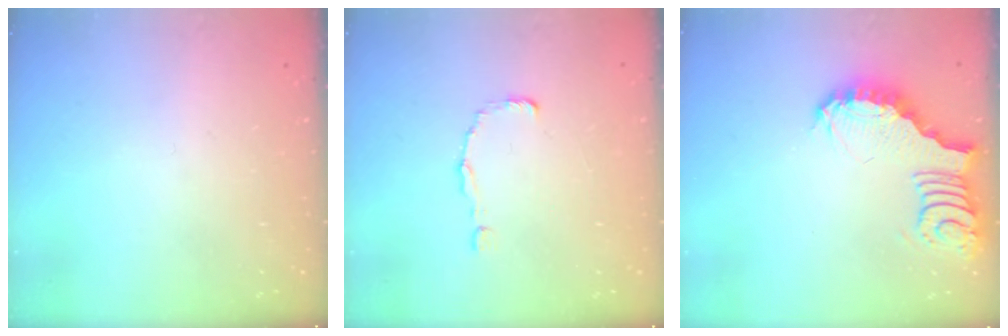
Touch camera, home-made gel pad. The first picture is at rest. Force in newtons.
{"total": 0.7, "press": 0.7, "slide": 0.0}
{"total": 3.5, "press": 3.4, "slide": 0.6}